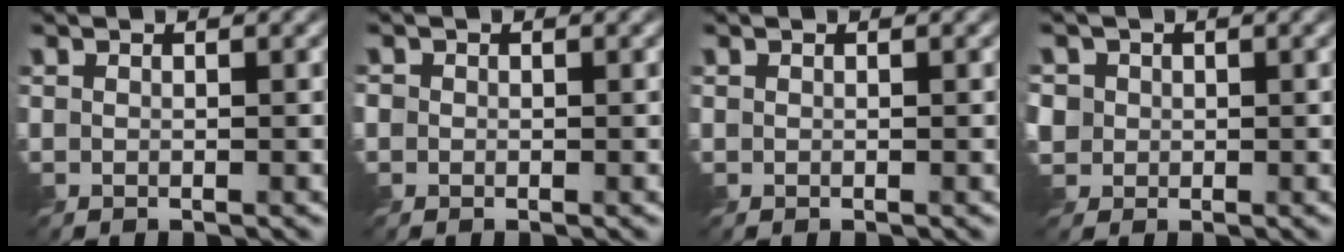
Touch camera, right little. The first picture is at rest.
{"total": 1.0, "force": [-0.1, 0.9, 0.1], "torque": [-0.001, 0.000, -0.006]}
{"total": 0.0}
{"total": 3.2, "force": [0.7, 3.0, 1.0], "torque": [-0.046, 0.008, 0.021]}